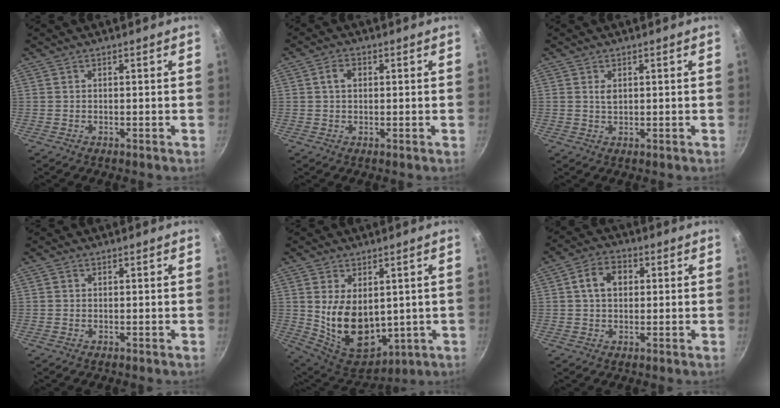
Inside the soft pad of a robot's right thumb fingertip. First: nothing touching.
{"total": 2.9, "force": [0.5, 2.0, 2.0], "torque": [-0.027, 0.006, 0.006]}
{"total": 1.7, "force": [0.5, 1.0, 1.3], "torque": [-0.023, -0.002, 0.011]}
{"total": 0.6, "force": [0.2, 0.5, 0.2], "torque": [-0.001, 0.001, 0.002]}
{"total": 15.1, "force": [1.3, 10.0, 11.3], "torque": [-0.172, -0.037, 0.055]}
{"total": 6.9, "force": [1.4, 5.0, 4.5], "torque": [-0.059, 0.012, 0.014]}